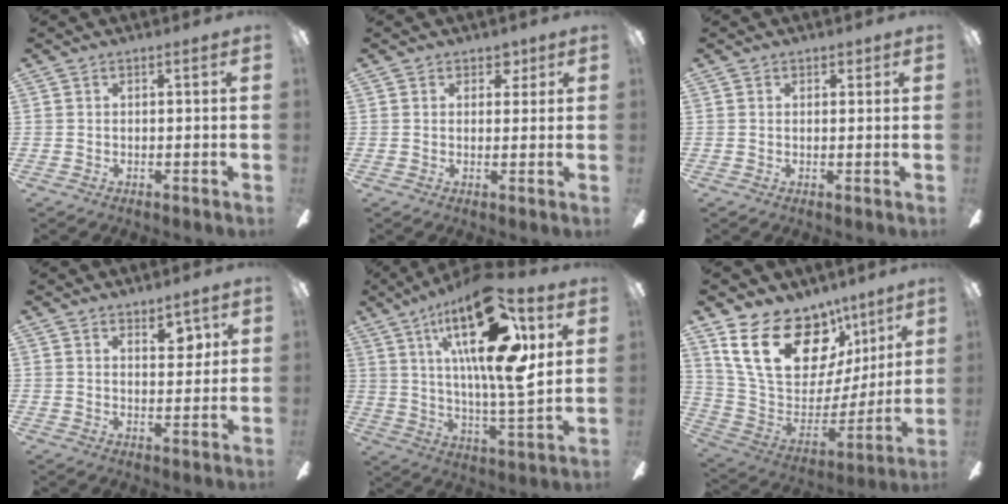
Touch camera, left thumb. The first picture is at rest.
{"total": 3.5, "force": [1.9, 2.5, 1.6], "torque": [-0.002, -0.004, 0.029]}
{"total": 1.5, "force": [0.8, 1.0, 0.7], "torque": [0.003, -0.002, 0.011]}
{"total": 5.3, "force": [3.5, 2.4, 3.2], "torque": [-0.030, -0.015, 0.053]}
{"total": 27.6, "force": [11.8, 8.9, 23.3], "torque": [-0.393, -0.051, 0.187]}
{"total": 25.3, "force": [13.3, 15.0, 15.5], "torque": [-0.279, -0.074, 0.253]}